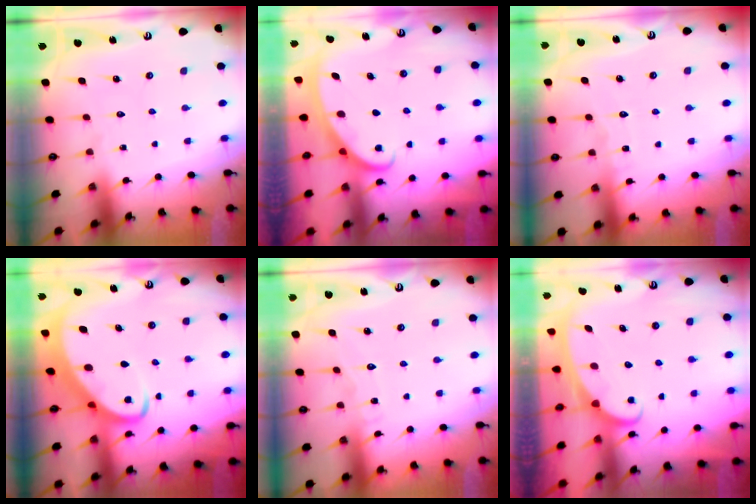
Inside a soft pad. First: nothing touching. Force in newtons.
{"total": 2.8, "press": 2.8, "slide": 0.3}
{"total": 4.0, "press": 4.0, "slide": 0.3}
{"total": 4.7, "press": 4.7, "slide": 0.6}
{"total": 4.8, "press": 4.7, "slide": 0.4}
{"total": 2.4, "press": 2.4, "slide": 0.4}